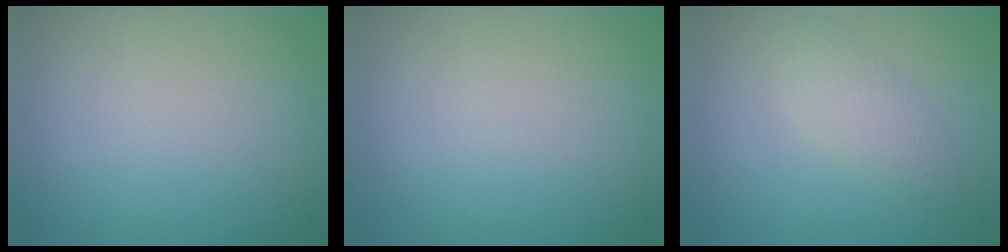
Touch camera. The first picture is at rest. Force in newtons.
{"total": 0.0}
{"total": 2.1, "press": 2.1, "slide": 0.1}